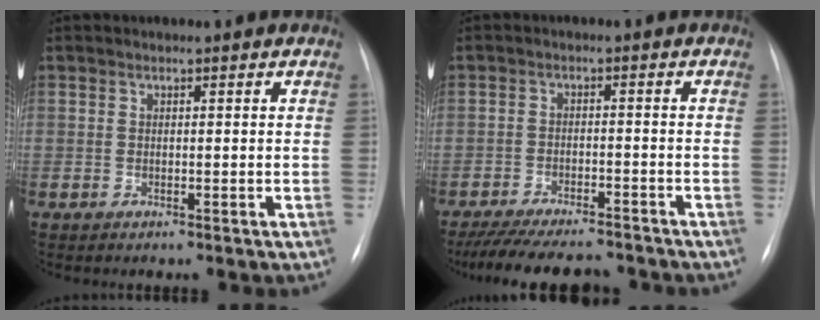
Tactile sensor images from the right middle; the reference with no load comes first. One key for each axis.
{"total": 13.3, "fx": -11.9, "fy": 2.7, "fz": 5.3, "tx": -0.098, "ty": -0.007, "tz": -0.169}